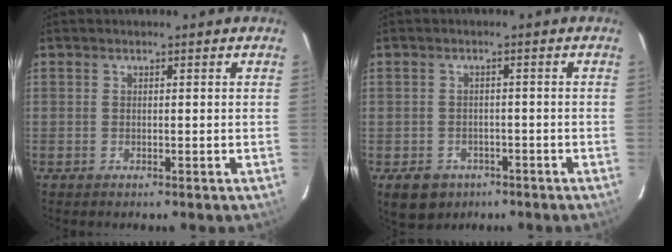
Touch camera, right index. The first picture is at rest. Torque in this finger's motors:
{"motor_torque": [-0.34, 0.25, -0.48, -0.21]}